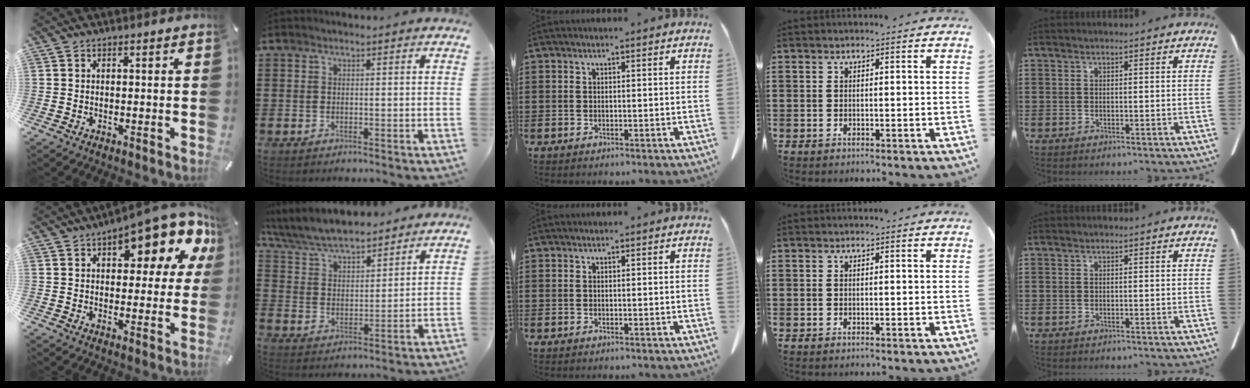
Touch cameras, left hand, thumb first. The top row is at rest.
{"thumb": {"total": 14.4, "force": [8.9, 6.0, 9.6], "torque": [-0.116, -0.061, 0.147]}, "index": {"total": 7.4, "force": [6.9, 1.1, 2.3], "torque": [-0.073, -0.032, 0.124]}}